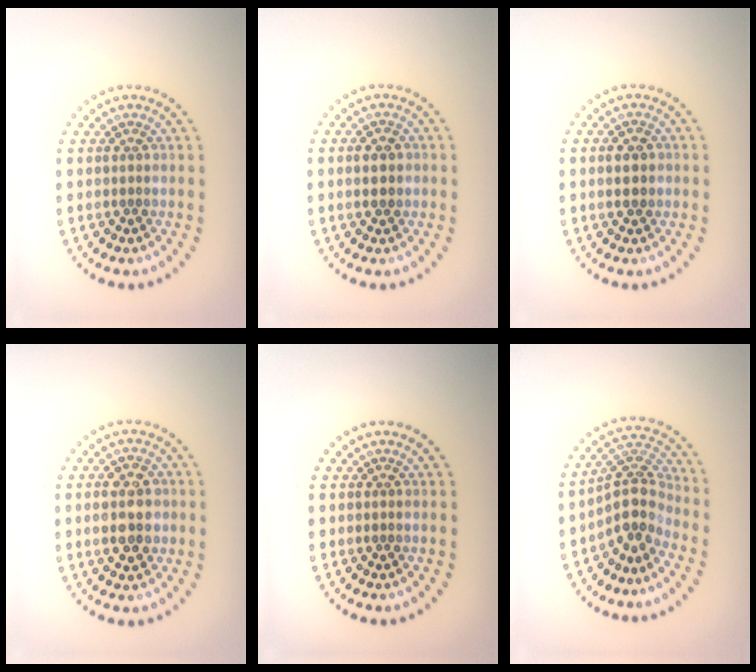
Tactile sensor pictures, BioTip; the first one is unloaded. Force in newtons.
{"total": 2.2, "press": 2.1, "slide": 0.3}
{"total": 2.2, "press": 2.1, "slide": 0.3}
{"total": 4.3, "press": 4.3, "slide": 0.3}
{"total": 0.0}
{"total": 4.1, "press": 3.1, "slide": 2.6}